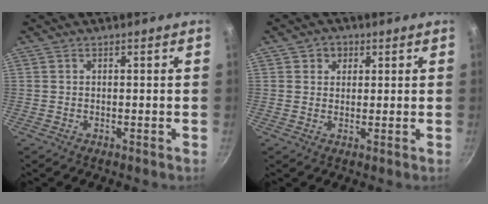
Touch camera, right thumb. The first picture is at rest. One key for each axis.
{"total": 3.0, "fx": 1.1, "fy": 2.7, "fz": 0.8, "tx": 0.008, "ty": -0.001, "tz": 0.013}